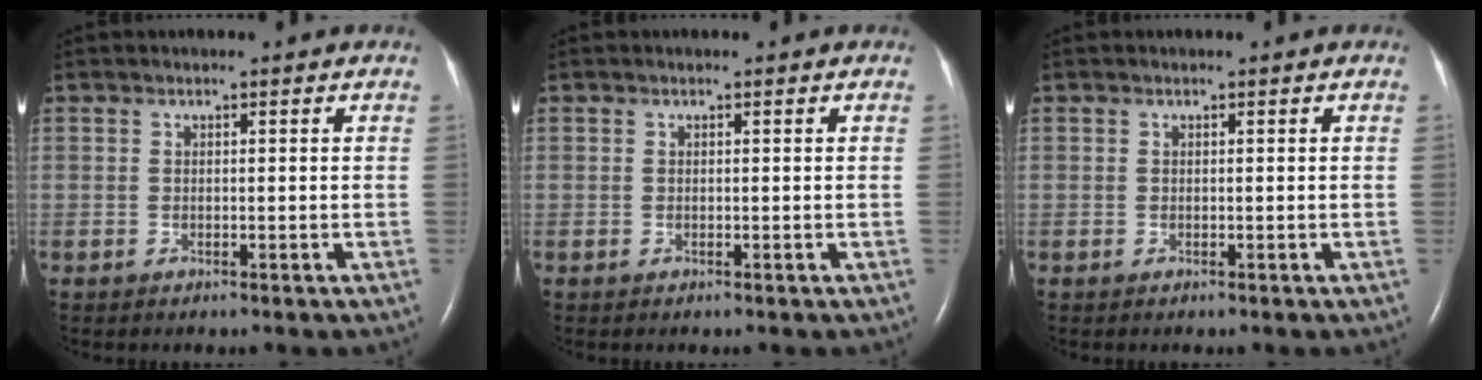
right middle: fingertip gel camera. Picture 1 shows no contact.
{"total": 0.0}
{"total": 0.0}